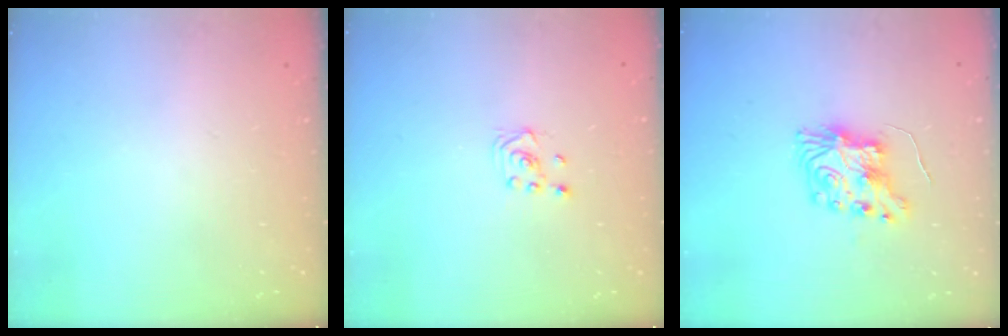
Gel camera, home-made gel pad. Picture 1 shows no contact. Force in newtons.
{"total": 2.3, "press": 2.2, "slide": 0.8}
{"total": 9.1, "press": 9.1, "slide": 0.3}